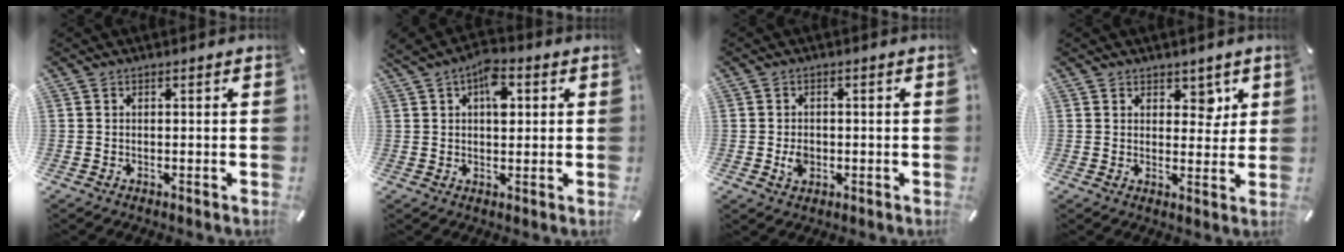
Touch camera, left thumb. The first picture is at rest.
{"total": 7.0, "force": [2.3, 4.3, 5.1], "torque": [-0.061, -0.003, 0.035]}
{"total": 3.5, "force": [-0.5, 2.8, 2.1], "torque": [-0.028, 0.002, -0.010]}
{"total": 4.9, "force": [2.8, 3.5, 2.1], "torque": [-0.003, -0.013, 0.041]}